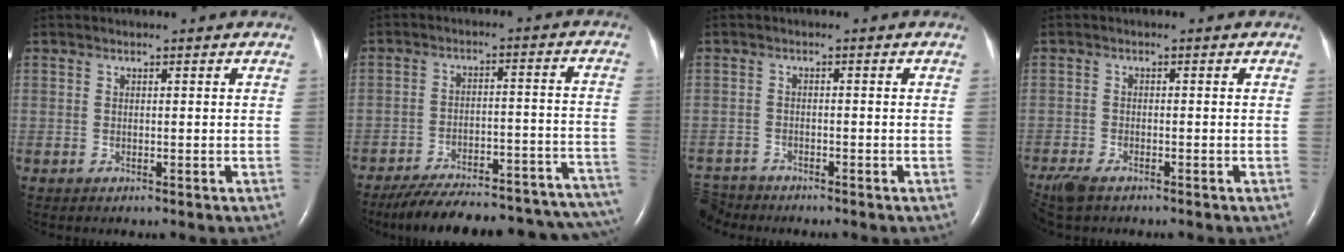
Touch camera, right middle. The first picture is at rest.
{"total": 28.7, "force": [-25.1, 5.8, 12.6], "torque": [-0.143, 0.000, -0.326]}
{"total": 4.8, "force": [-4.5, 1.5, 0.2], "torque": [-0.004, -0.014, -0.087]}
{"total": 6.3, "force": [-4.8, 2.3, 3.5], "torque": [-0.073, -0.016, -0.084]}